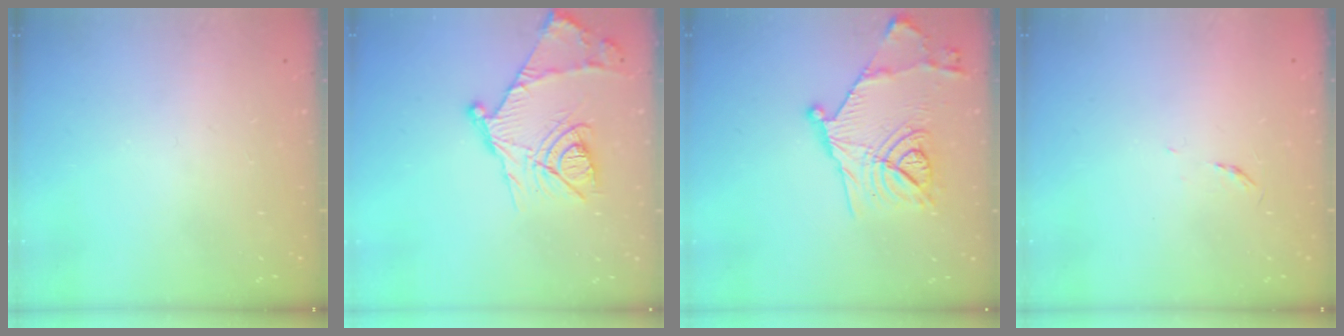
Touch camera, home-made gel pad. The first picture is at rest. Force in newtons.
{"total": 17.6, "press": 17.6, "slide": 1.2}
{"total": 17.2, "press": 17.1, "slide": 1.9}
{"total": 3.1, "press": 3.0, "slide": 0.5}